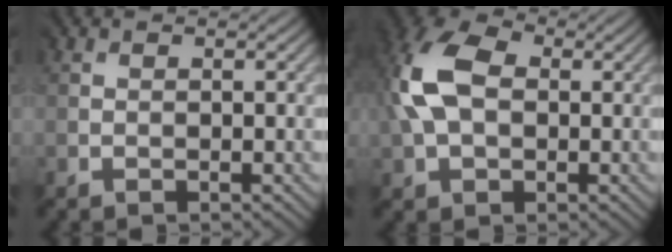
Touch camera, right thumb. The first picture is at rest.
{"total": 10.6, "force": [1.5, 7.3, 7.5], "torque": [-0.194, 0.012, 0.020]}